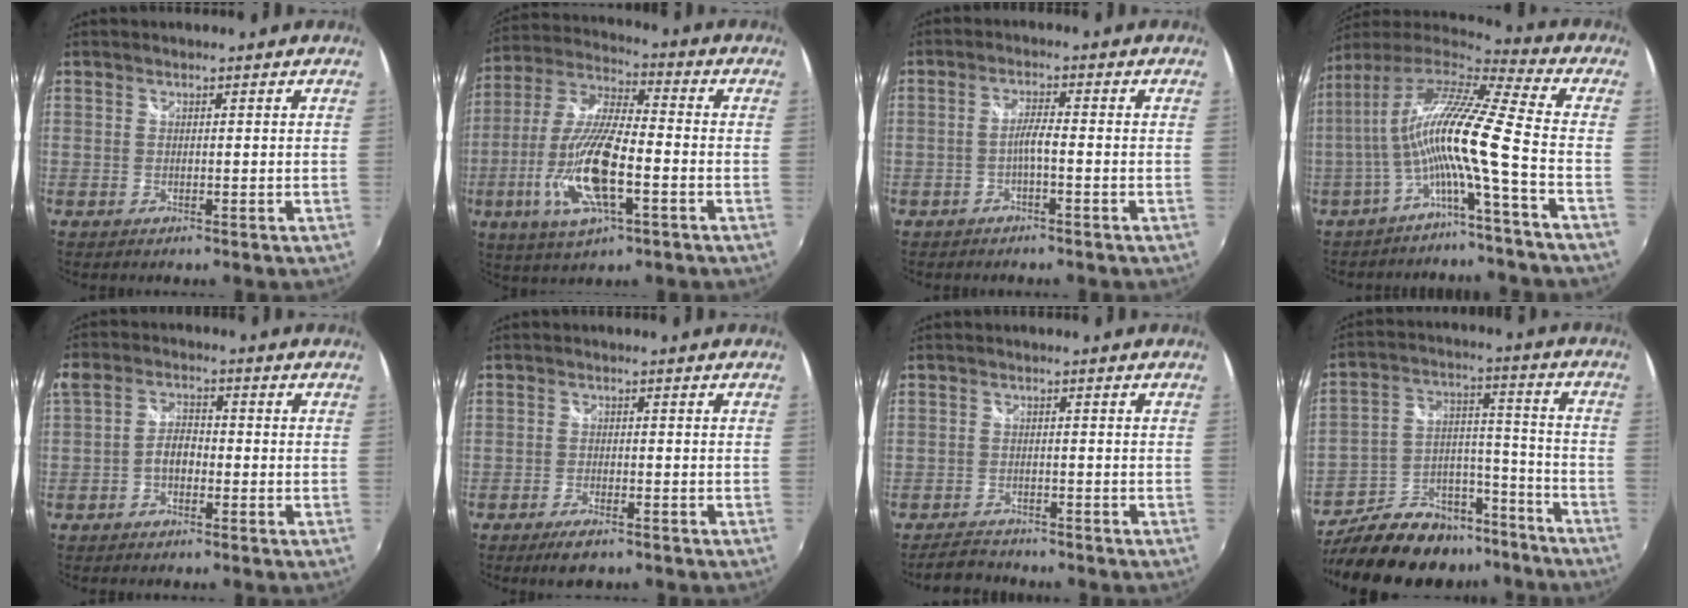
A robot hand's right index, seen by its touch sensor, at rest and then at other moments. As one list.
[{"total": 16.9, "force": [-5.3, 5.2, 15.2], "torque": [-0.320, -0.014, -0.102]}, {"total": 2.6, "force": [-1.2, 0.0, 2.3], "torque": [-0.047, 0.005, -0.024]}, {"total": 13.0, "force": [-2.8, -1.0, 12.6], "torque": [-0.219, -0.002, -0.060]}, {"total": 4.1, "force": [-1.8, 2.5, 2.7], "torque": [-0.056, 0.012, -0.035]}, {"total": 4.5, "force": [-3.4, 1.5, 2.6], "torque": [-0.063, -0.005, -0.061]}, {"total": 4.6, "force": [-4.1, 1.9, 0.6], "torque": [-0.033, 0.007, -0.070]}, {"total": 22.2, "force": [-17.8, 10.3, 8.5], "torque": [-0.176, 0.043, -0.257]}]